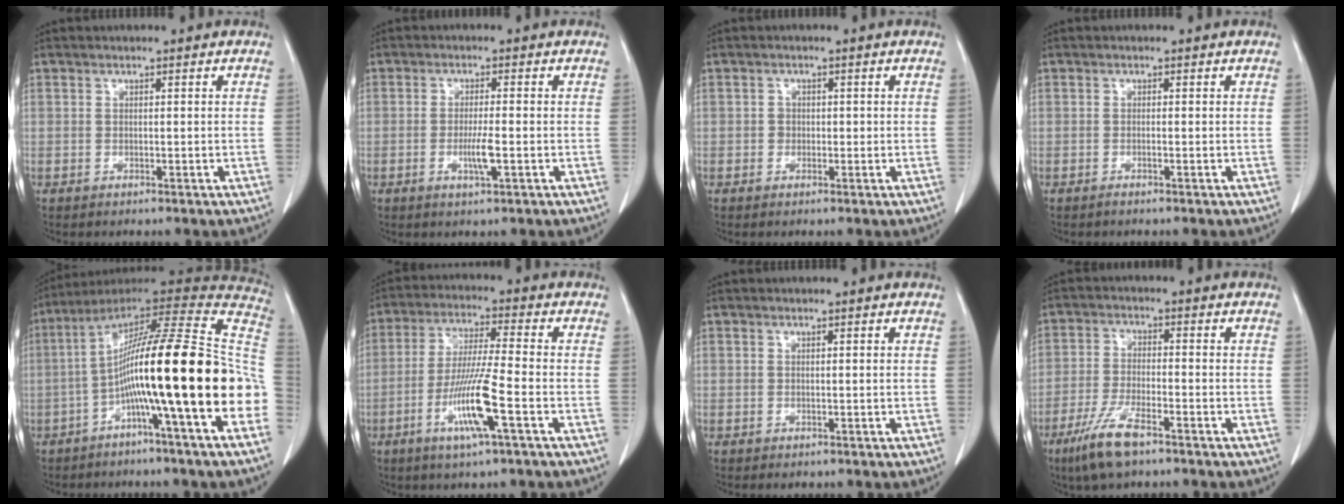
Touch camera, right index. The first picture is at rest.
{"total": 3.5, "force": [-1.1, 0.1, 3.4], "torque": [-0.066, -0.006, -0.019]}
{"total": 1.2, "force": [-0.2, 1.2, 0.3], "torque": [0.001, 0.006, -0.004]}
{"total": 0.7, "force": [-0.5, -0.2, 0.4], "torque": [-0.007, 0.001, -0.011]}
{"total": 26.2, "force": [-5.5, 0.3, 25.6], "torque": [-0.348, 0.020, -0.104]}
{"total": 10.4, "force": [-4.1, -0.3, 9.6], "torque": [-0.190, -0.014, -0.079]}
{"total": 0.5, "force": [-0.2, 0.5, 0.1], "torque": [0.000, 0.004, -0.002]}
{"total": 7.9, "force": [-5.3, 1.5, 5.7], "torque": [-0.123, -0.015, -0.097]}